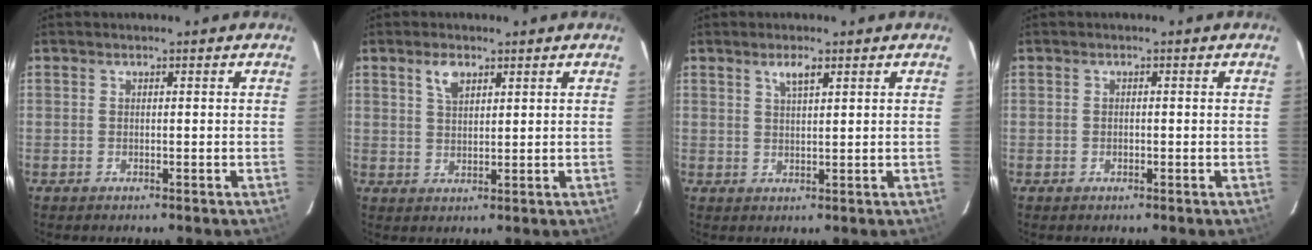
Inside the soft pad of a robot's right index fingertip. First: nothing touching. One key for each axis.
{"total": 3.7, "fx": 2.2, "fy": 1.9, "fz": 2.4, "tx": -0.042, "ty": 0.007, "tz": 0.042}
{"total": 2.7, "fx": 1.7, "fy": 0.6, "fz": 2.0, "tx": -0.034, "ty": 0.004, "tz": 0.031}
{"total": 0.8, "fx": -0.2, "fy": 0.6, "fz": 0.4, "tx": -0.006, "ty": 0.002, "tz": -0.004}